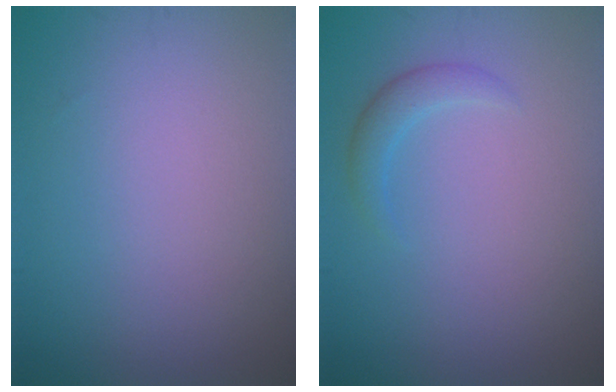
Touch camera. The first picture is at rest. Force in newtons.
{"total": 1.6, "press": 1.6, "slide": 0.1}